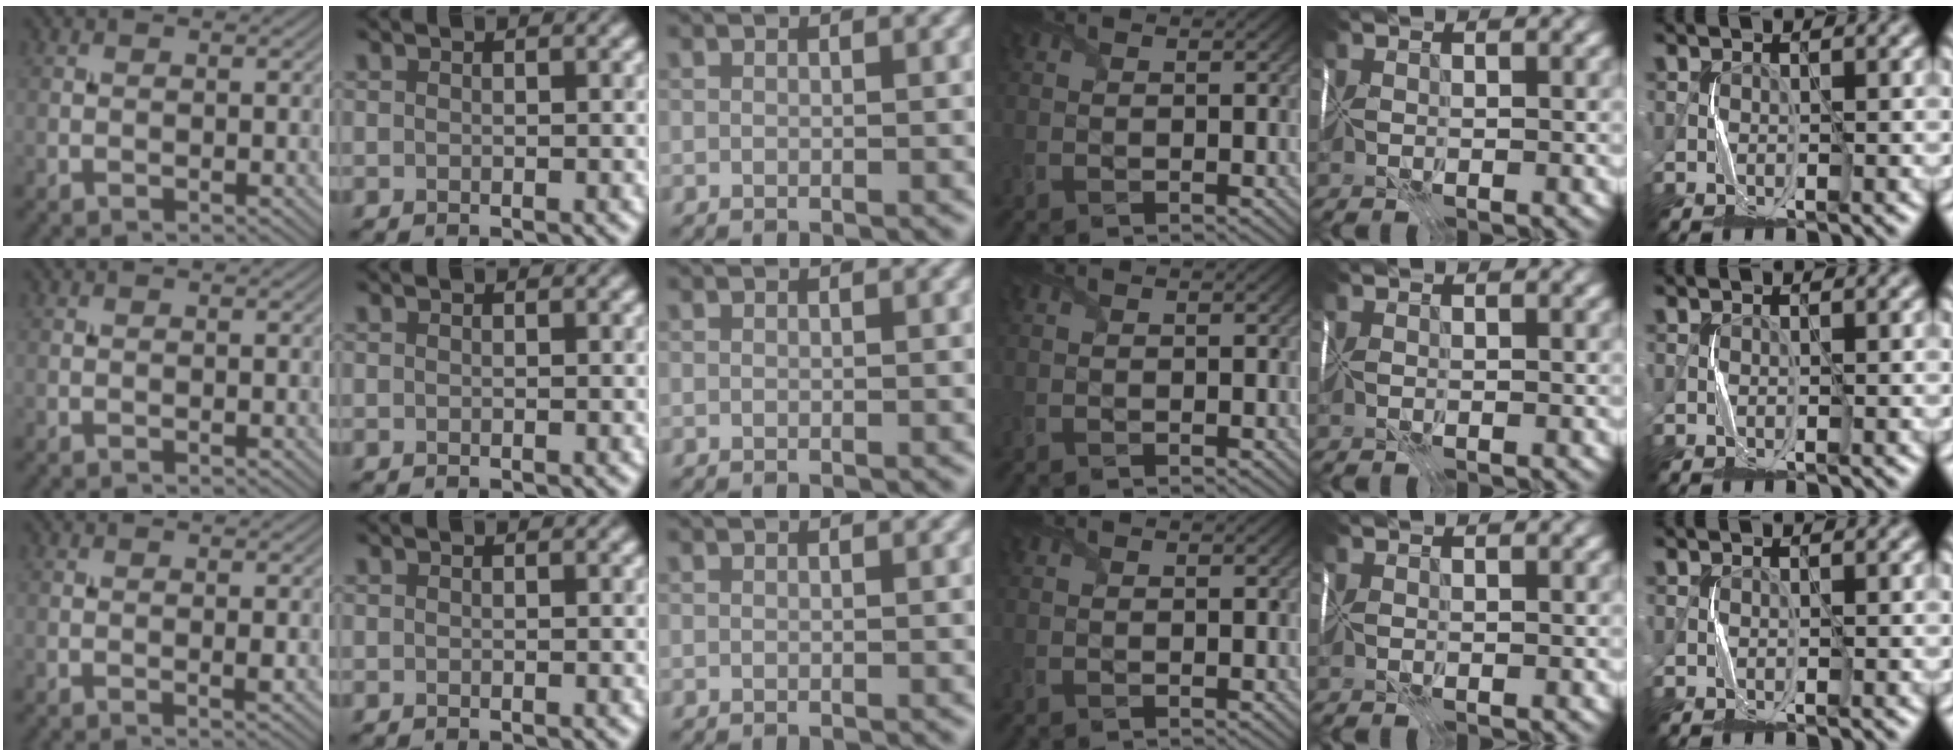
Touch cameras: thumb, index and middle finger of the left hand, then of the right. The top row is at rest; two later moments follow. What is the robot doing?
{"motion": "fold", "object": "shipping label"}